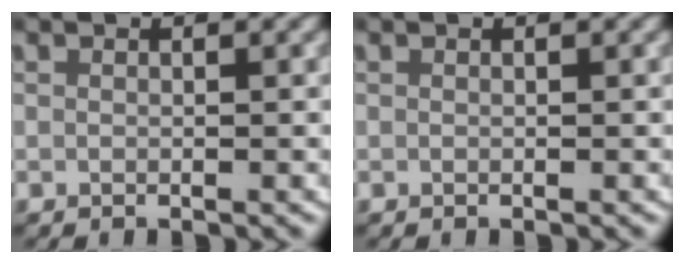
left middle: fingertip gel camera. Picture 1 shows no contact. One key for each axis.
{"total": 0.0}